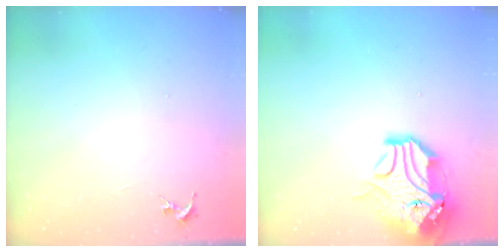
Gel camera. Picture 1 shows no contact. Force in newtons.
{"total": 16.2, "press": 16.1, "slide": 2.2}